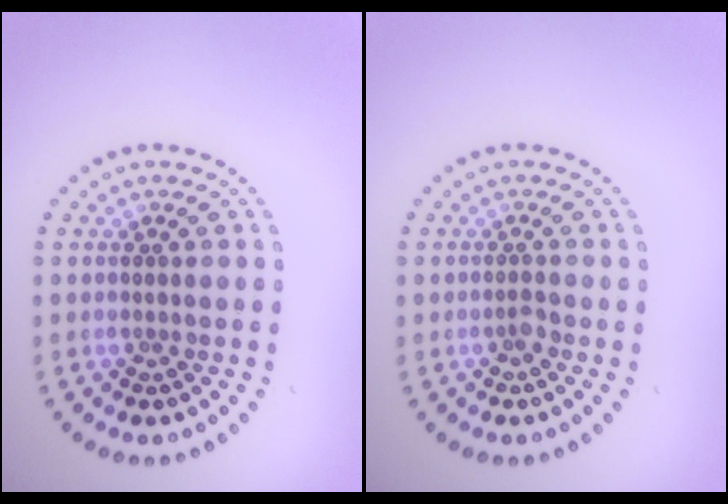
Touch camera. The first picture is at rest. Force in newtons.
{"total": 0.8, "press": 0.6, "slide": 0.6}